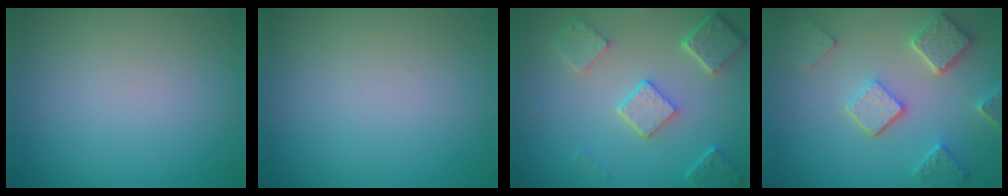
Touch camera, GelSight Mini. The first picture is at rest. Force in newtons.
{"total": 0.0}
{"total": 5.1, "press": 3.9, "slide": 3.2}
{"total": 5.1, "press": 4.0, "slide": 3.2}